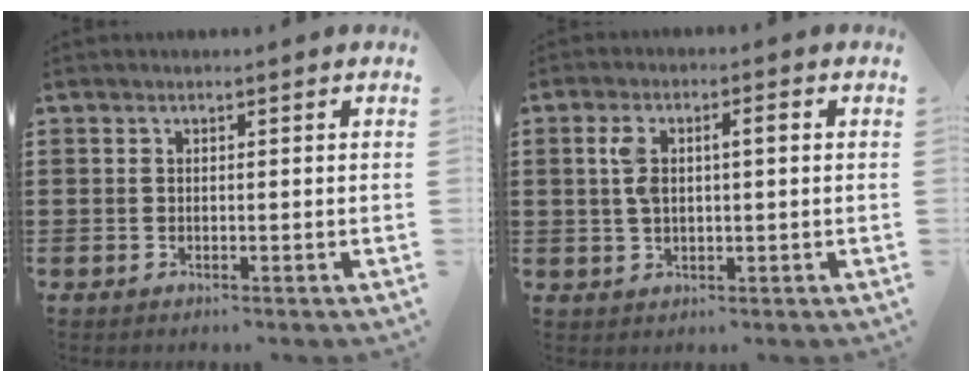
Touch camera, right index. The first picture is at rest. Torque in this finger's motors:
{"motor_torque": [0.16, -0.11, 0.13, 0.06]}